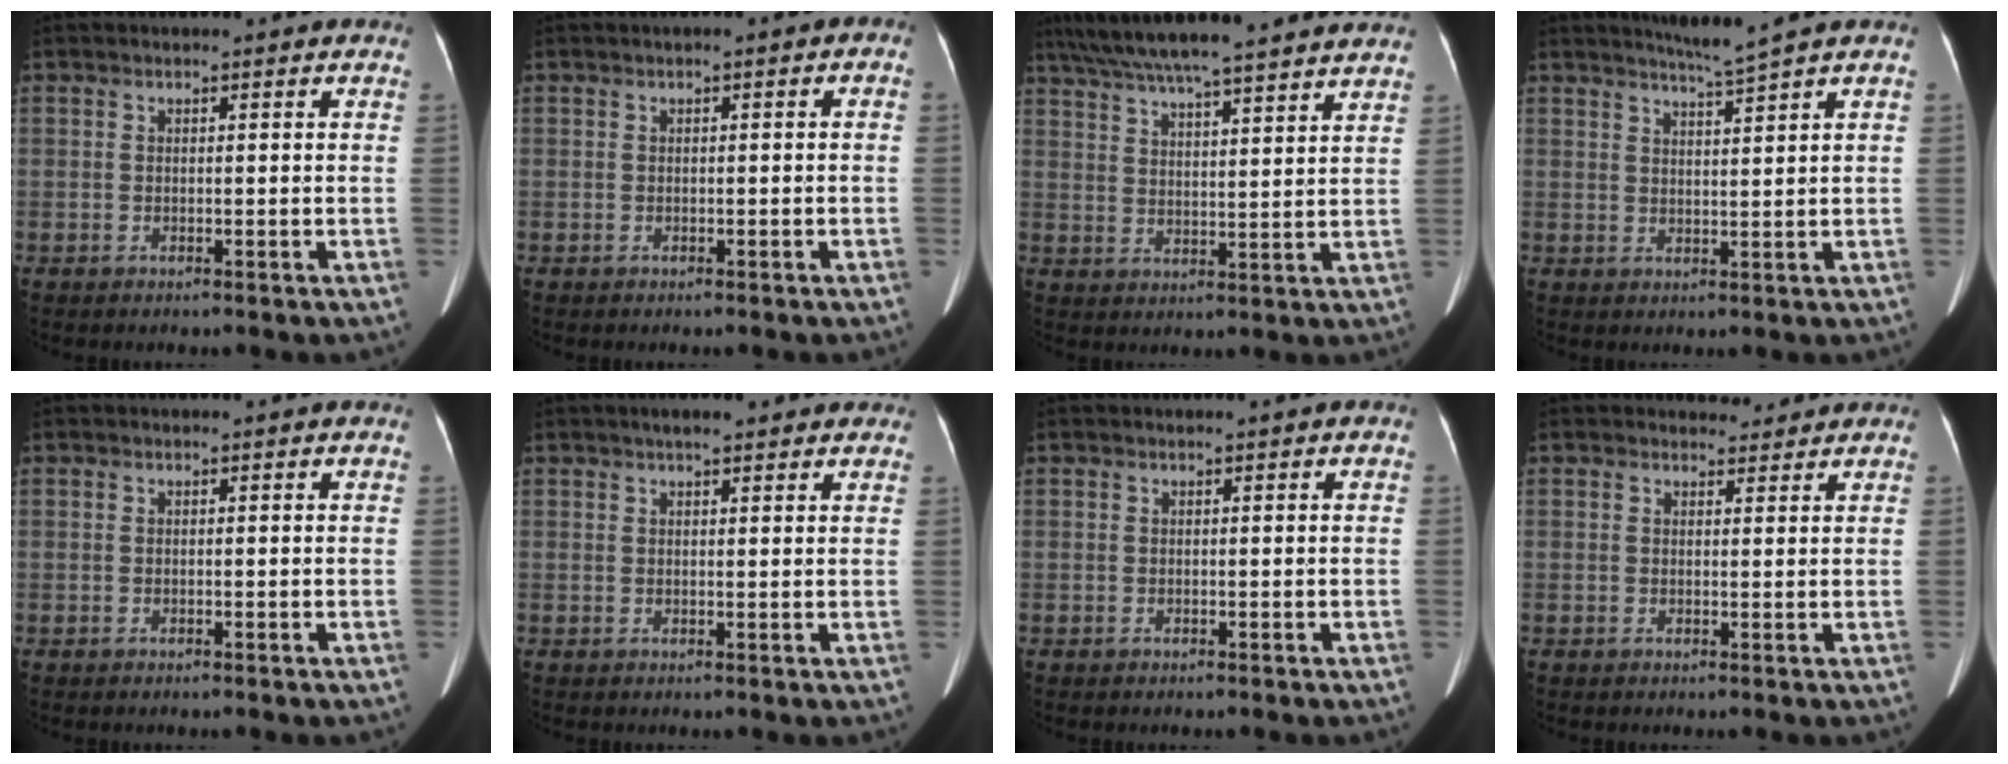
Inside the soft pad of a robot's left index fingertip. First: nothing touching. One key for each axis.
{"total": 0.9, "fx": -0.3, "fy": 0.4, "fz": 0.7, "tx": -0.004, "ty": 0.008, "tz": -0.008}
{"total": 23.6, "fx": 20.6, "fy": 1.5, "fz": 11.4, "tx": -0.194, "ty": 0.034, "tz": 0.286}
{"total": 3.7, "fx": 3.1, "fy": -1.6, "fz": 1.2, "tx": -0.022, "ty": -0.015, "tz": 0.061}
{"total": 0.0}
{"total": 4.8, "fx": 3.7, "fy": 1.3, "fz": 2.8, "tx": -0.030, "ty": 0.028, "tz": 0.048}
{"total": 0.0}
{"total": 2.0, "fx": 1.8, "fy": 0.8, "fz": -0.2, "tx": 0.004, "ty": -0.001, "tz": 0.024}